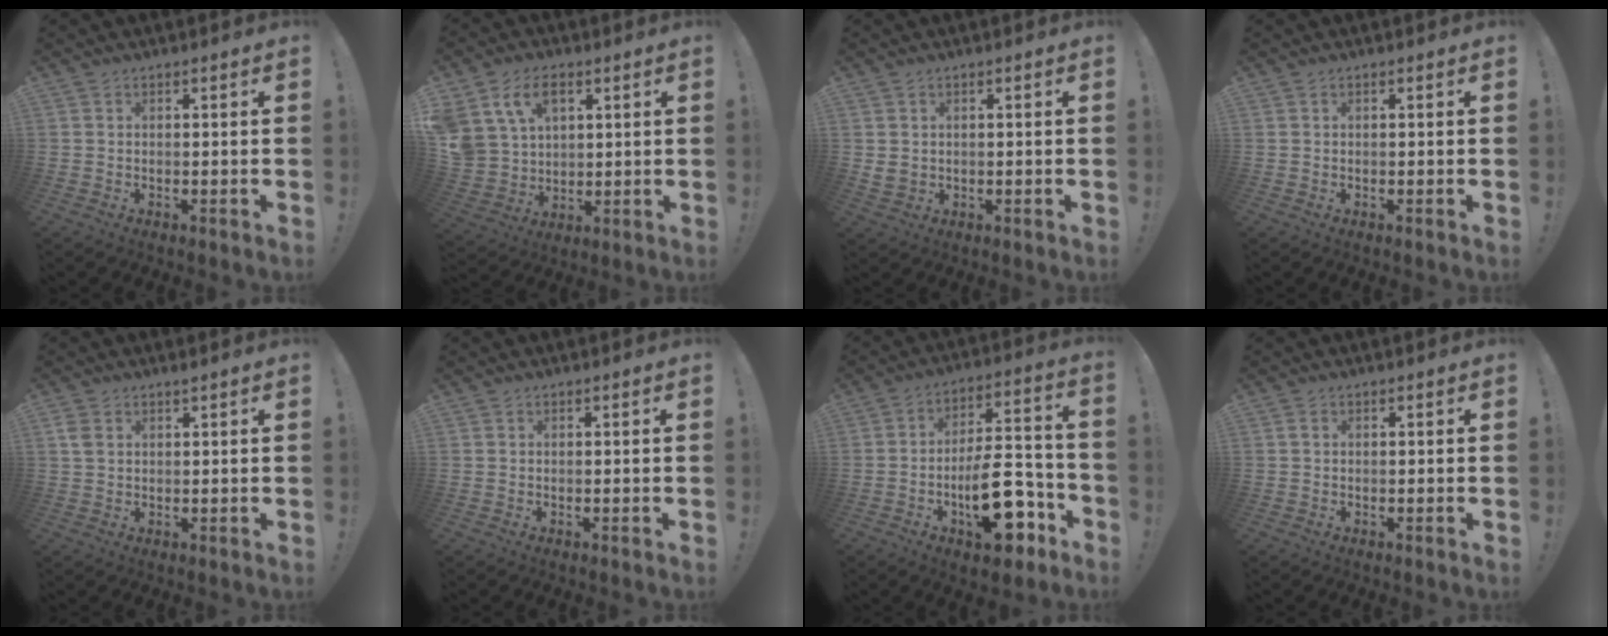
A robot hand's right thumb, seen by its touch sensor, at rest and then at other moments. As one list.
[{"total": 12.9, "force": [6.3, 9.2, 6.4], "torque": [-0.120, -0.024, 0.128]}, {"total": 2.7, "force": [1.0, 2.0, 1.4], "torque": [-0.027, 0.001, 0.021]}, {"total": 0.0}, {"total": 2.9, "force": [1.5, 1.3, 2.0], "torque": [-0.035, -0.001, 0.027]}, {"total": 0.0}, {"total": 18.9, "force": [-7.4, 9.1, 14.9], "torque": [-0.216, 0.061, -0.109]}, {"total": 0.9, "force": [0.0, 0.7, 0.5], "torque": [-0.010, 0.004, 0.000]}]